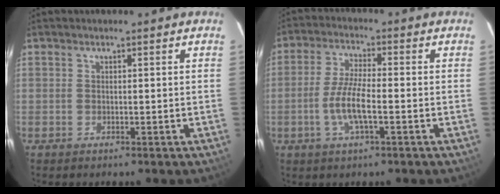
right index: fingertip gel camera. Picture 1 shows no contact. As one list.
[{"total": 7.2, "force": [-2.1, 1.4, 6.7], "torque": [-0.137, -0.002, -0.043]}]